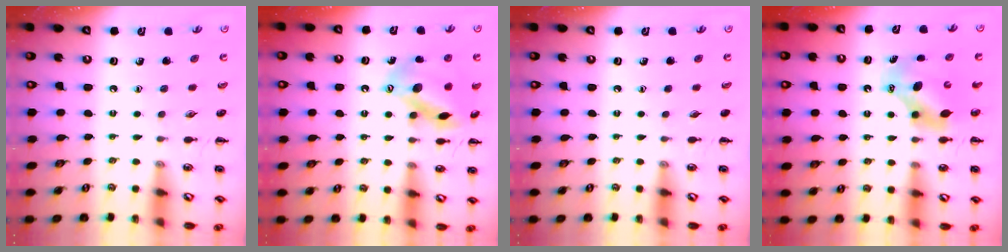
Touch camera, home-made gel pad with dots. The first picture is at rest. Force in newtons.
{"total": 14.4, "press": 14.2, "slide": 2.5}
{"total": 0.0}
{"total": 7.2, "press": 7.0, "slide": 1.6}